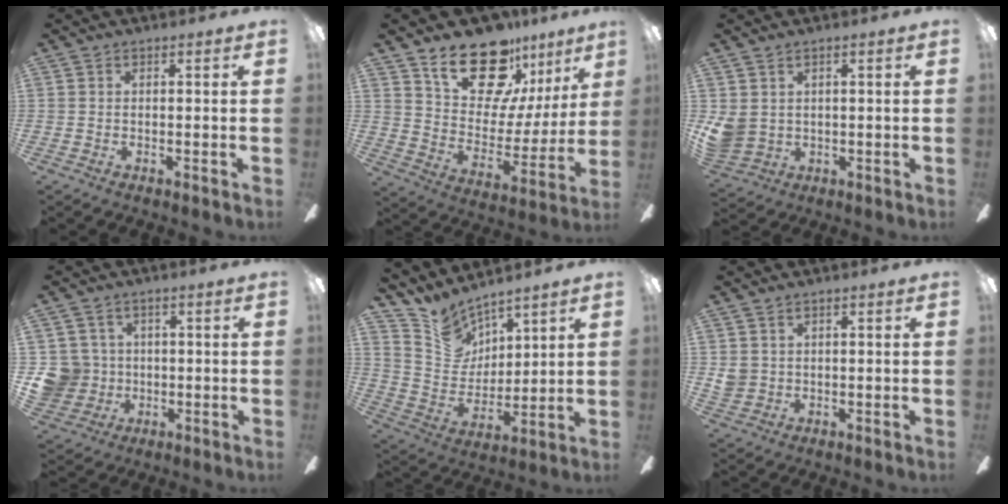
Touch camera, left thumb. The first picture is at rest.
{"total": 19.7, "force": [14.8, 9.7, 8.8], "torque": [-0.139, -0.108, 0.264]}
{"total": 5.1, "force": [1.2, 4.5, 2.1], "torque": [-0.053, 0.001, 0.027]}
{"total": 8.0, "force": [0.1, 7.9, 1.5], "torque": [-0.061, 0.007, 0.007]}
{"total": 11.0, "force": [9.5, 5.4, 1.2], "torque": [-0.061, -0.070, 0.190]}
{"total": 3.2, "force": [1.1, 2.9, 0.8], "torque": [-0.014, 0.004, 0.022]}